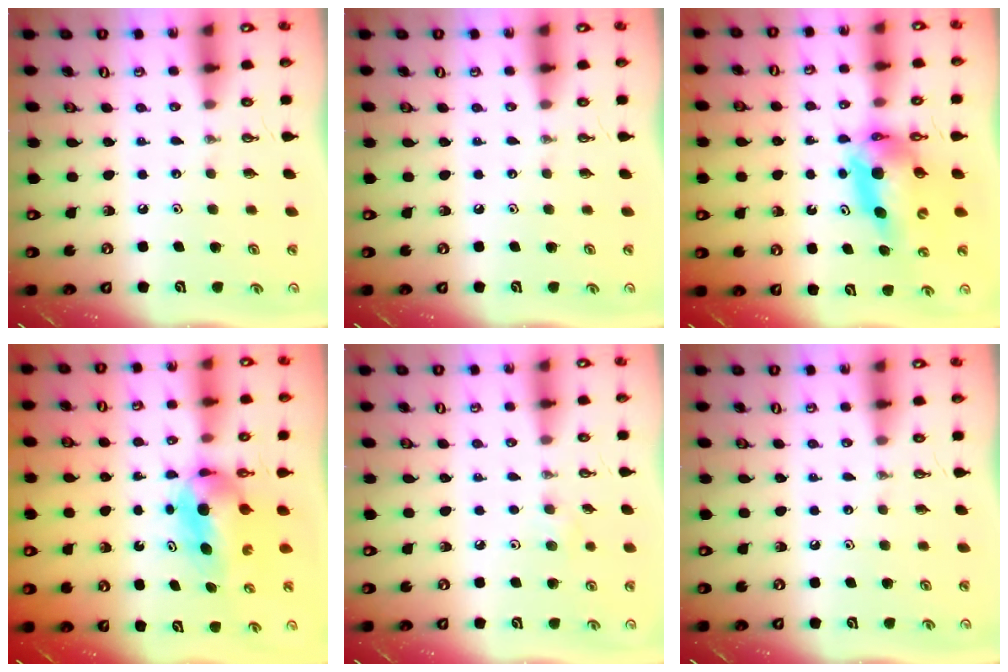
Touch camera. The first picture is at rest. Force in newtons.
{"total": 0.0}
{"total": 11.2, "press": 11.1, "slide": 1.1}
{"total": 6.7, "press": 6.2, "slide": 2.6}
{"total": 4.9, "press": 4.4, "slide": 2.1}
{"total": 0.0}